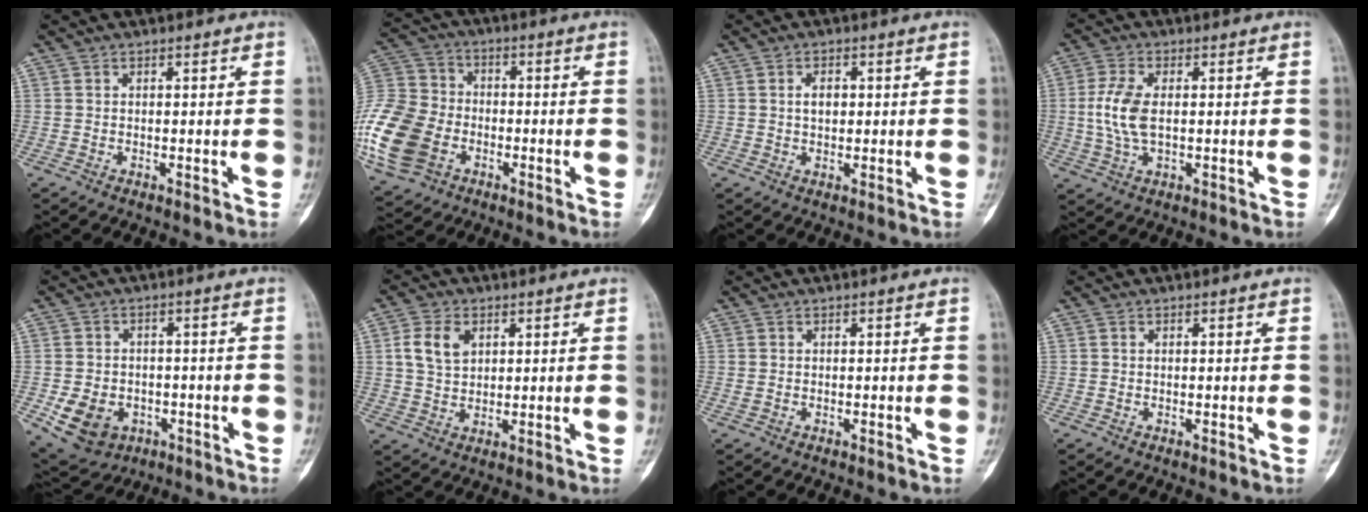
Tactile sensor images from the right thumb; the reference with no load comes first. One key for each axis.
{"total": 20.0, "fx": -6.3, "fy": 14.8, "fz": 11.8, "tx": -0.280, "ty": 0.020, "tz": -0.118}
{"total": 2.8, "fx": 0.5, "fy": 1.8, "fz": 2.1, "tx": -0.031, "ty": 0.000, "tz": 0.009}
{"total": 7.6, "fx": 0.3, "fy": 3.9, "fz": 6.5, "tx": -0.153, "ty": 0.001, "tz": 0.004}
{"total": 9.8, "fx": -3.4, "fy": 7.6, "fz": 5.1, "tx": -0.083, "ty": 0.017, "tz": -0.043}
{"total": 6.4, "fx": 2.1, "fy": 4.4, "fz": 4.2, "tx": -0.070, "ty": -0.004, "tz": 0.040}
{"total": 0.0}
{"total": 0.0}